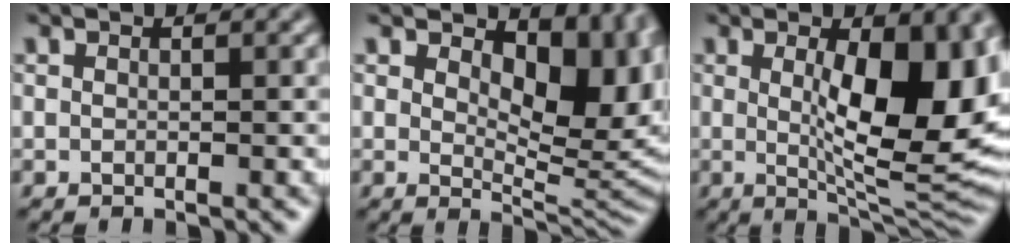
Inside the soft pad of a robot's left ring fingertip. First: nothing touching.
{"total": 10.1, "force": [3.0, 5.3, 8.1], "torque": [-0.112, -0.012, 0.051]}
{"total": 11.4, "force": [1.0, 3.7, 10.8], "torque": [-0.149, -0.013, 0.025]}